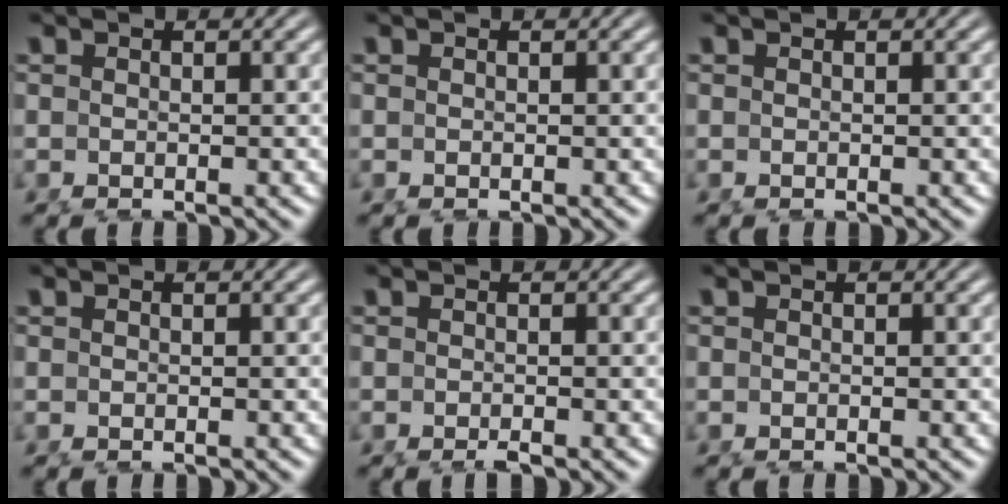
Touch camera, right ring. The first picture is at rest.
{"total": 0.0}
{"total": 0.0}
{"total": 0.0}
{"total": 0.8, "force": [-0.7, -0.2, 0.4], "torque": [-0.003, 0.001, -0.012]}
{"total": 0.0}